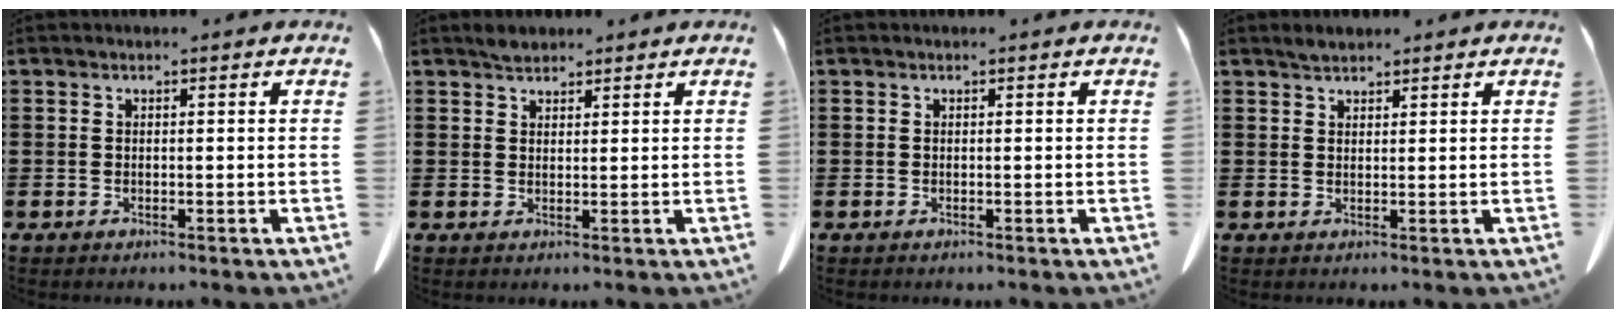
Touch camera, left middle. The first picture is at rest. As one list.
[{"total": 1.8, "force": [1.6, 0.7, 0.4], "torque": [-0.011, 0.002, 0.031]}, {"total": 0.0}, {"total": 1.6, "force": [1.5, 0.5, 0.3], "torque": [-0.009, 0.002, 0.028]}]